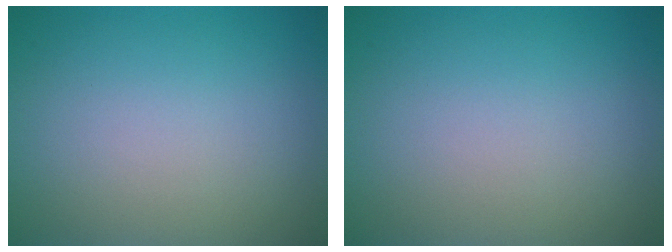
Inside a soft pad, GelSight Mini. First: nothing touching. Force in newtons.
{"total": 0.0}